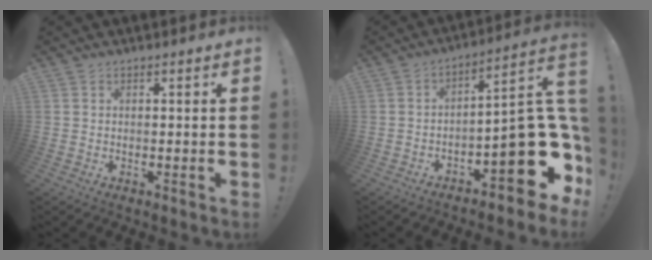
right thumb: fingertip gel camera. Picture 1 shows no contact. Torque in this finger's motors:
{"motor_torque": [2.53, 2.29, 1.42, -1.35, 0.35]}